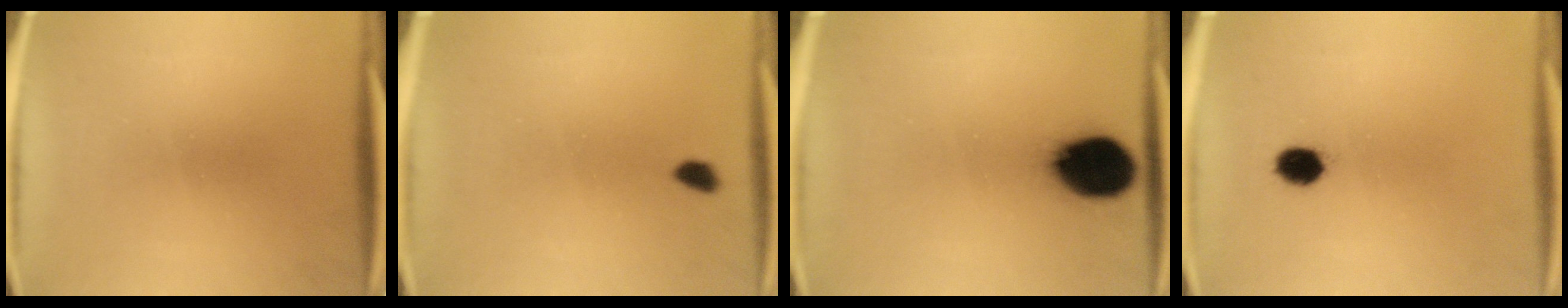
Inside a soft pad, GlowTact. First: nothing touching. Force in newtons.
{"total": 1.7}
{"total": 15.2}
{"total": 4.1}